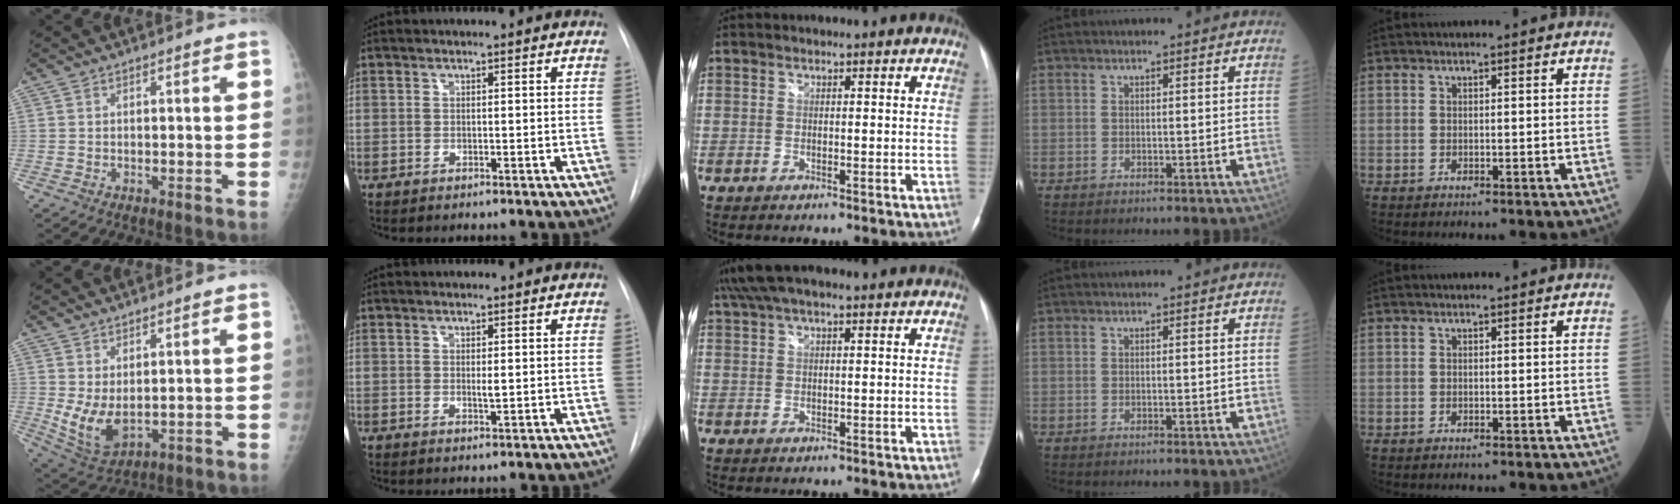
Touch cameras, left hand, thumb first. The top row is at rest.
{"thumb": {"total": 7.7, "force": [0.6, 4.2, 6.4], "torque": [-0.114, -0.016, 0.033]}, "index": {"total": 0.9, "force": [0.2, 0.2, 0.9], "torque": [-0.018, -0.004, 0.004]}, "middle": {"total": 6.8, "force": [4.8, 1.7, 4.5], "torque": [-0.092, 0.046, 0.085]}}